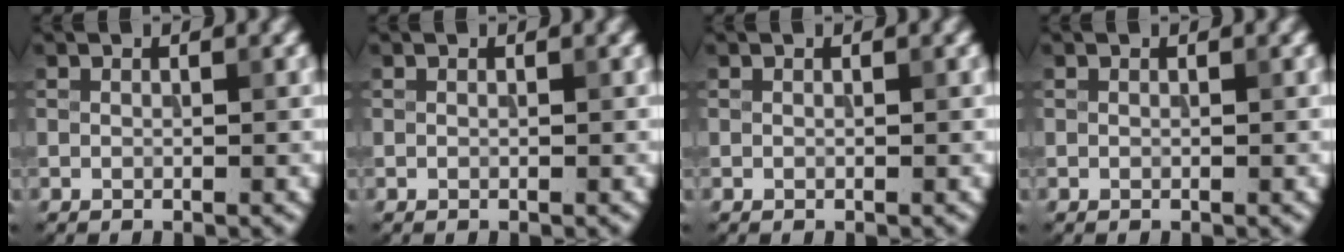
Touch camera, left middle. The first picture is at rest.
{"total": 0.0}
{"total": 0.0}
{"total": 0.0}